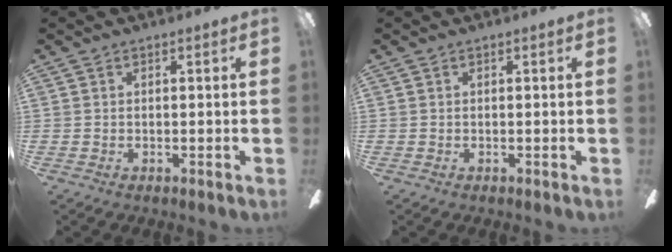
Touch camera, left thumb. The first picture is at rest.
{"total": 0.0}